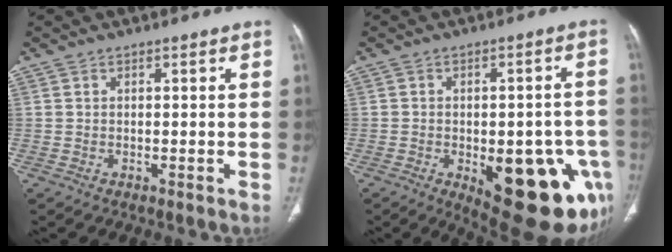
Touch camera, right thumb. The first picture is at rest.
{"total": 21.5, "force": [-7.7, 9.4, 17.8], "torque": [-0.155, 0.011, -0.077]}